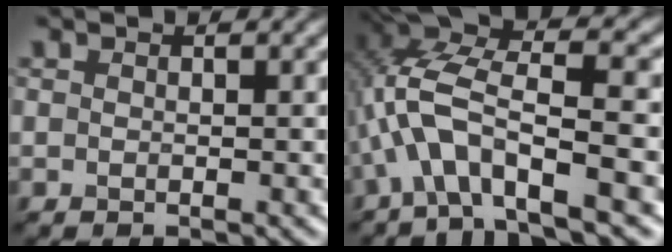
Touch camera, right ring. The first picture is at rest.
{"total": 9.5, "force": [-1.4, 3.0, 8.9], "torque": [-0.173, 0.032, -0.038]}